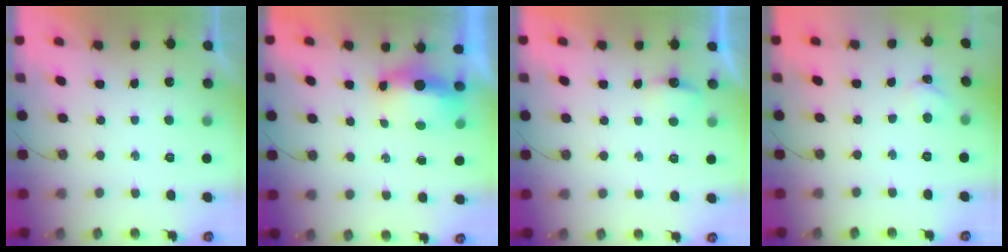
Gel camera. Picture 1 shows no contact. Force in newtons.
{"total": 6.3, "press": 6.2, "slide": 1.2}
{"total": 3.9, "press": 3.8, "slide": 0.7}
{"total": 1.7, "press": 1.7, "slide": 0.2}